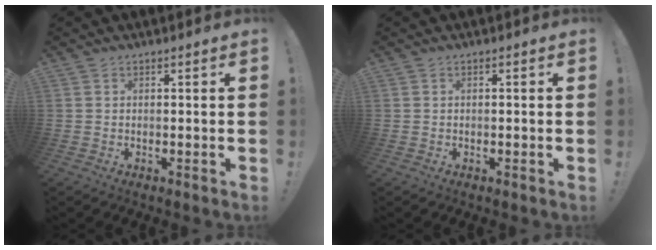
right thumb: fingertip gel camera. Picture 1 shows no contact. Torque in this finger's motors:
{"motor_torque": [0.11, -0.02, 0.11, -0.03, 0.00]}